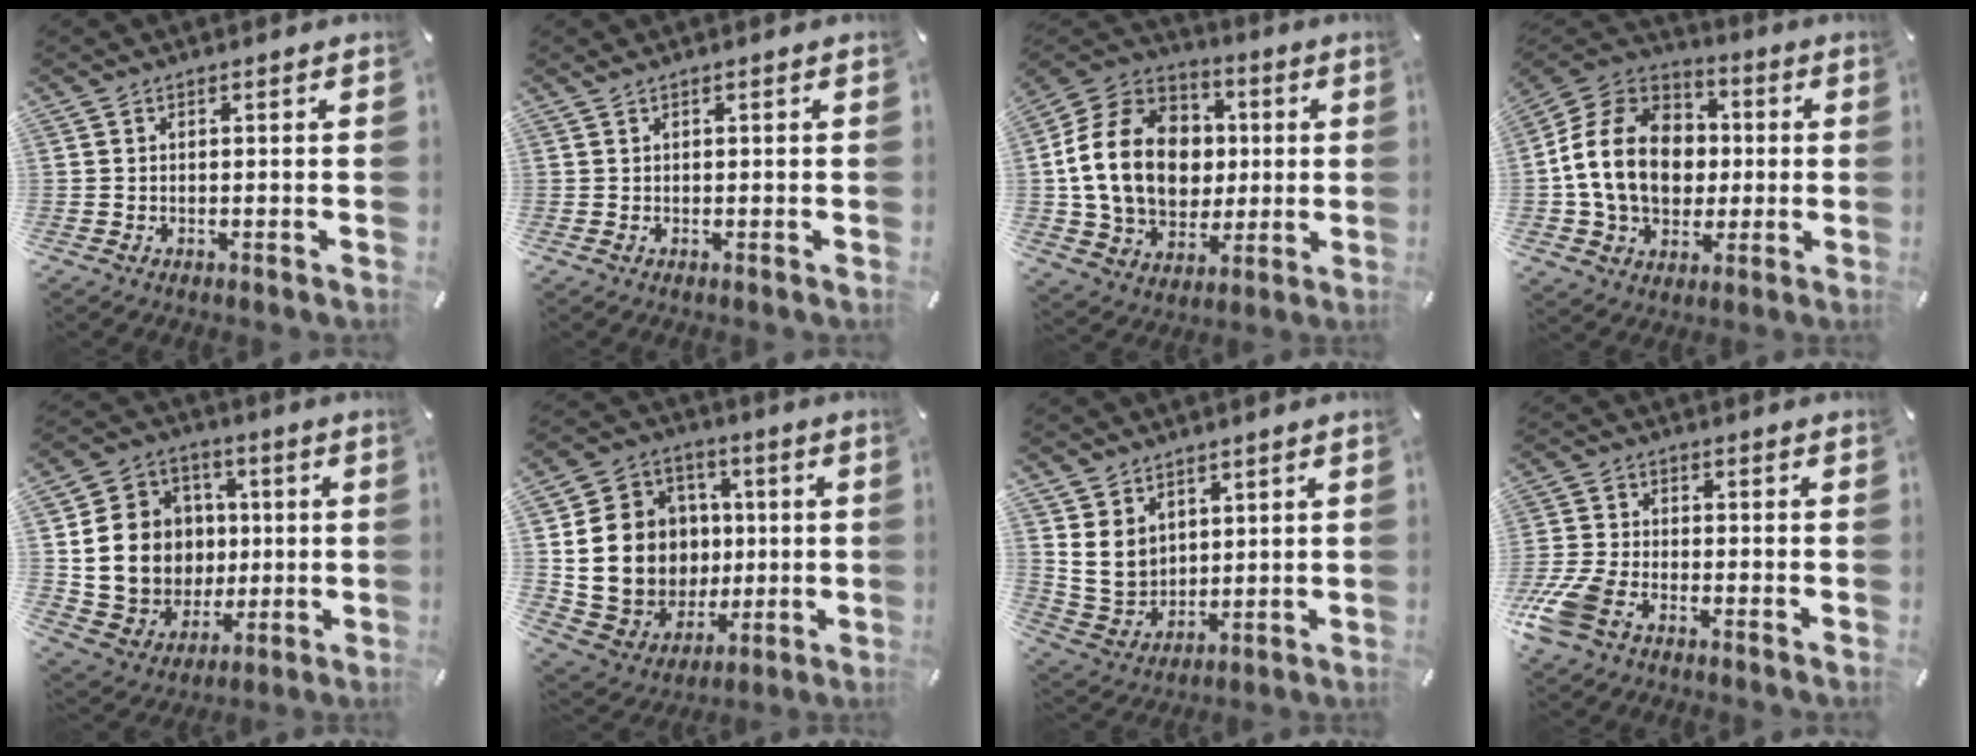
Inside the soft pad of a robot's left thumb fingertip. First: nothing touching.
{"total": 0.5, "force": [0.2, 0.1, 0.5], "torque": [-0.008, -0.001, 0.003]}
{"total": 20.4, "force": [1.0, 16.6, 11.8], "torque": [-0.245, 0.017, 0.026]}
{"total": 18.2, "force": [-0.5, 14.9, 10.6], "torque": [-0.221, 0.022, -0.006]}
{"total": 16.5, "force": [1.7, 15.2, 6.2], "torque": [-0.114, -0.001, 0.054]}
{"total": 18.8, "force": [2.4, 17.0, 7.8], "torque": [-0.155, -0.013, 0.078]}
{"total": 8.9, "force": [3.9, 7.7, 2.2], "torque": [-0.071, -0.029, 0.077]}
{"total": 8.6, "force": [-4.8, 5.0, 5.2], "torque": [-0.125, 0.010, -0.092]}